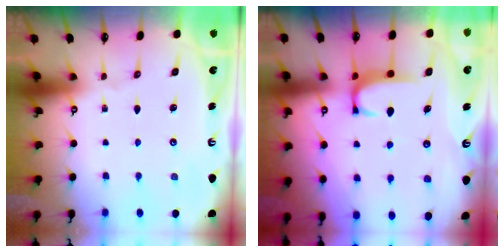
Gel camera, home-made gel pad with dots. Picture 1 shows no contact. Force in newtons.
{"total": 1.8, "press": 1.7, "slide": 0.5}